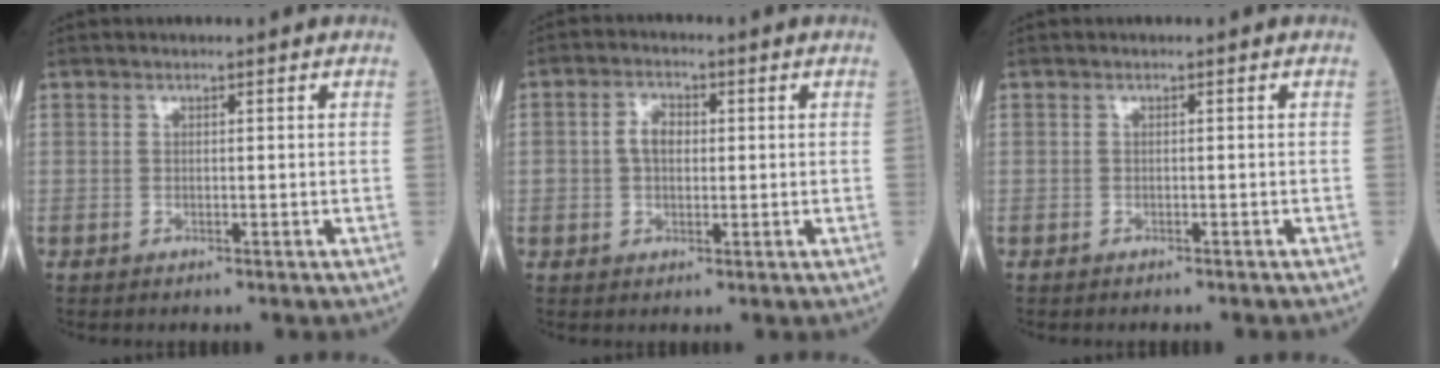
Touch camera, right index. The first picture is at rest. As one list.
[{"total": 3.9, "force": [0.3, 2.4, 3.0], "torque": [-0.063, 0.013, 0.007]}, {"total": 1.2, "force": [-1.0, 0.2, 0.5], "torque": [-0.010, -0.002, -0.013]}]